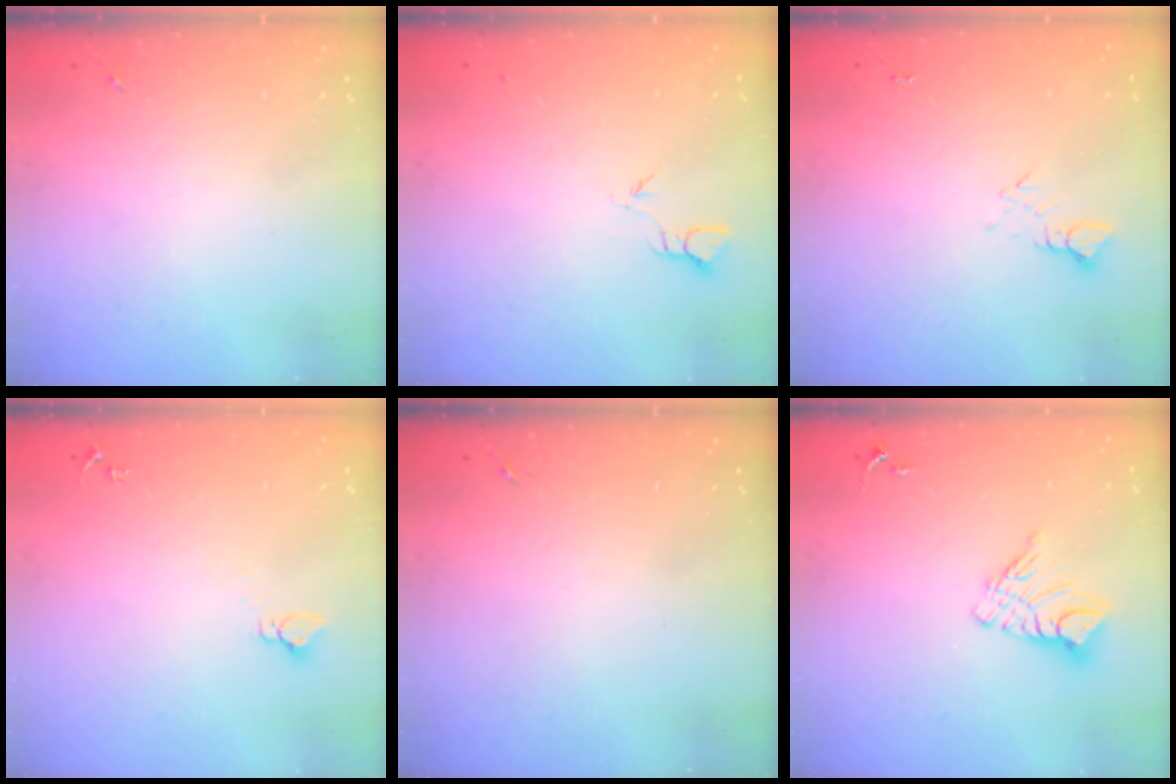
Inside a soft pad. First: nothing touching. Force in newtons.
{"total": 2.4, "press": 2.4, "slide": 0.2}
{"total": 2.7, "press": 2.7, "slide": 0.2}
{"total": 2.8, "press": 2.8, "slide": 0.2}
{"total": 0.0}
{"total": 10.3, "press": 10.3, "slide": 0.9}